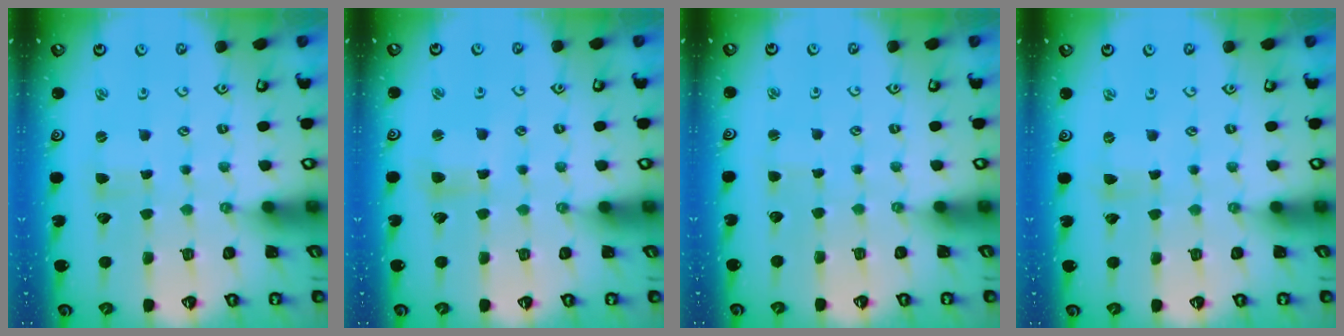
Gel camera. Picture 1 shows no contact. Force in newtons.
{"total": 3.8, "press": 3.8, "slide": 0.5}
{"total": 0.8, "press": 0.8, "slide": 0.2}
{"total": 0.0}